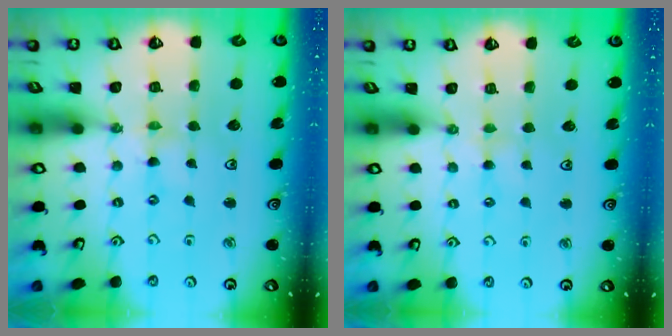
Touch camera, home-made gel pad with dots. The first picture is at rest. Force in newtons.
{"total": 1.6, "press": 1.5, "slide": 0.4}